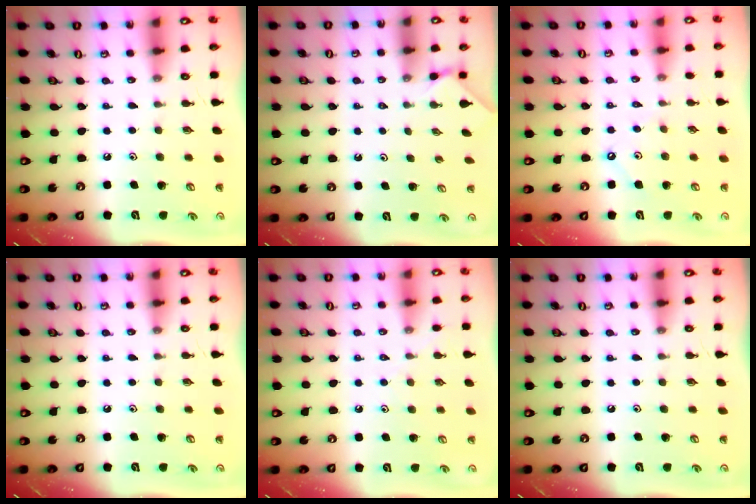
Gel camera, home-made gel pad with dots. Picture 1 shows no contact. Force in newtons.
{"total": 0.0}
{"total": 2.9, "press": 2.8, "slide": 0.5}
{"total": 0.0}
{"total": 4.3, "press": 4.3, "slide": 0.6}
{"total": 0.0}